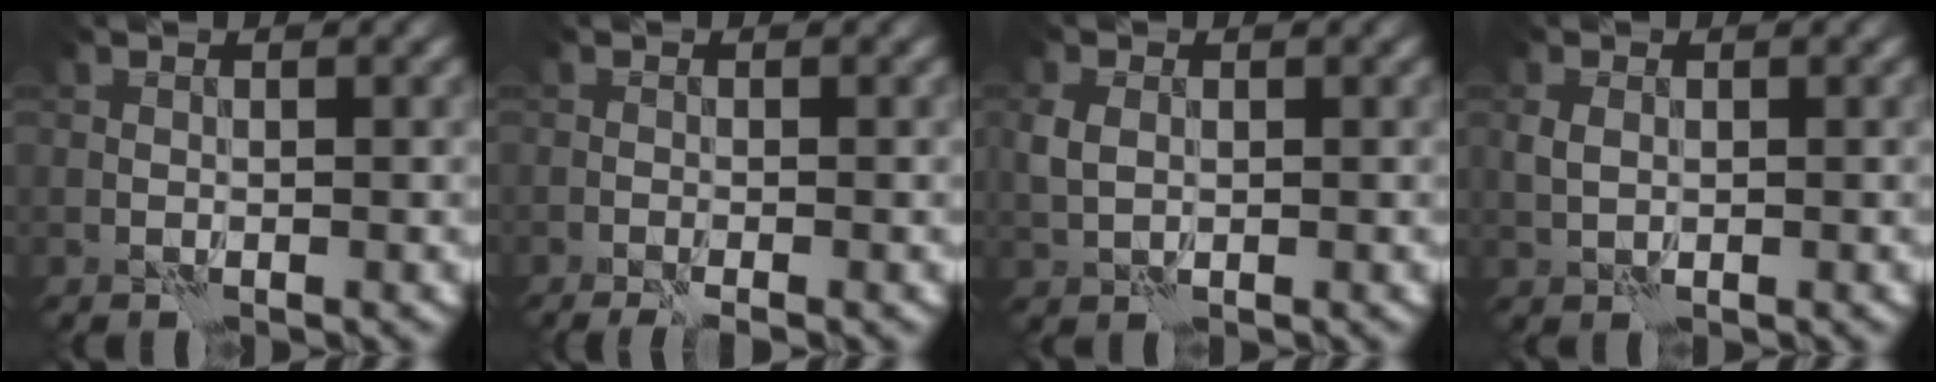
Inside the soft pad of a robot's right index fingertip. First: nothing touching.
{"total": 2.1, "force": [-1.5, 0.2, 1.5], "torque": [-0.040, 0.000, -0.025]}
{"total": 2.1, "force": [0.3, 1.5, 1.3], "torque": [-0.035, 0.001, 0.002]}
{"total": 1.3, "force": [0.3, 0.9, 0.9], "torque": [-0.024, 0.001, 0.003]}